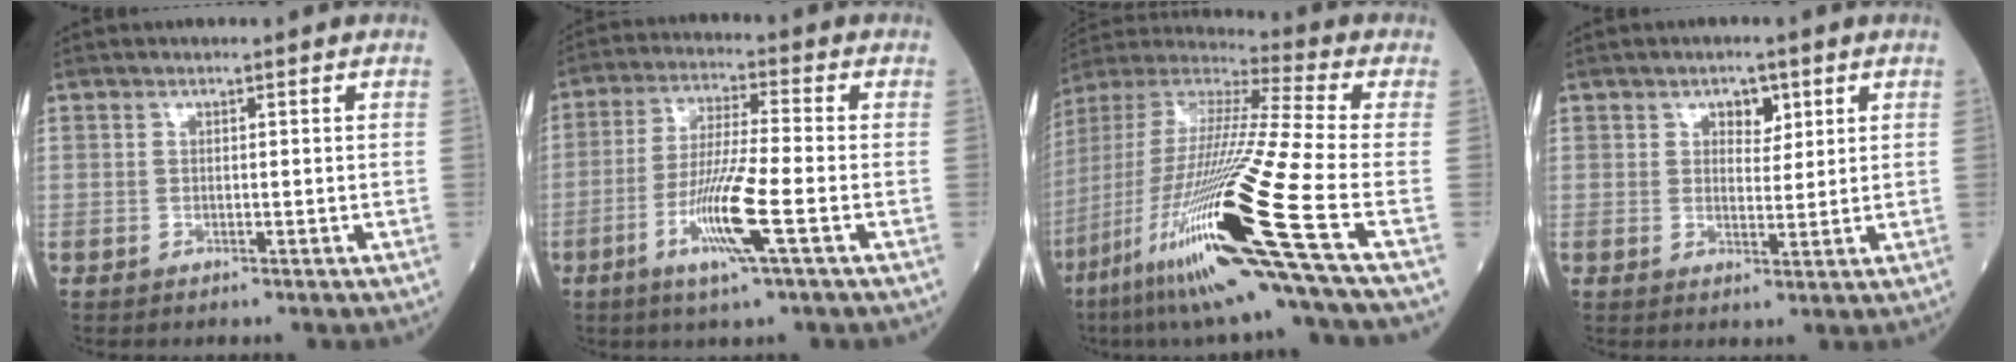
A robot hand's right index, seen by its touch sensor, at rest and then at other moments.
{"total": 9.8, "force": [-3.7, -0.2, 9.1], "torque": [-0.177, -0.012, -0.074]}
{"total": 27.8, "force": [-11.6, -0.5, 25.3], "torque": [-0.490, -0.057, -0.217]}
{"total": 3.2, "force": [1.7, 1.9, 2.0], "torque": [-0.024, 0.003, 0.026]}